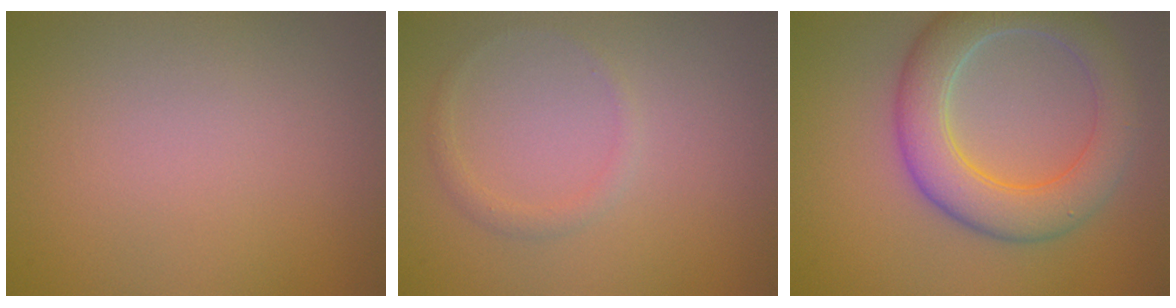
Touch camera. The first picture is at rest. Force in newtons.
{"total": 1.0, "press": 1.0, "slide": 0.0}
{"total": 6.5, "press": 6.5, "slide": 0.7}